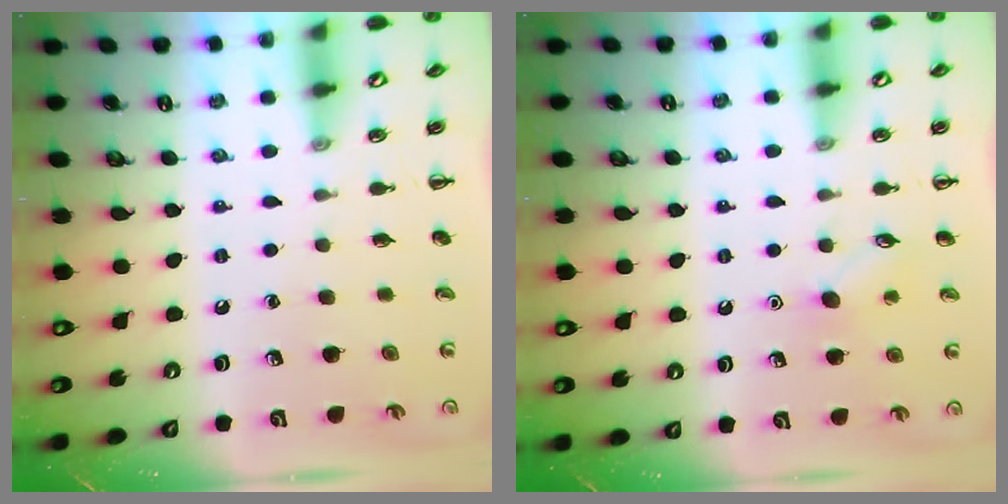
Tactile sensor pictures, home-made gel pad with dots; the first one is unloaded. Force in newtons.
{"total": 5.9, "press": 5.7, "slide": 1.3}